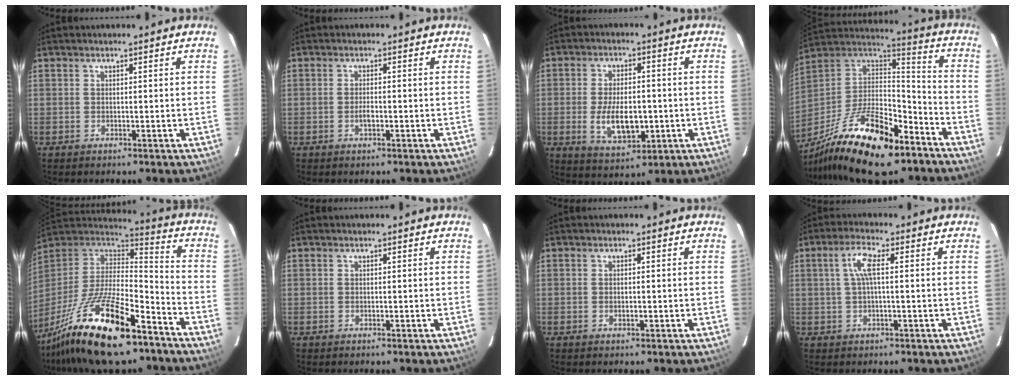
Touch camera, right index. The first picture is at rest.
{"total": 1.8, "force": [-0.6, 0.7, 1.5], "torque": [-0.030, 0.001, -0.011]}
{"total": 9.8, "force": [-1.8, 4.9, 8.2], "torque": [-0.164, -0.009, -0.023]}
{"total": 27.0, "force": [-17.1, 10.3, 18.2], "torque": [-0.355, -0.024, -0.281]}
{"total": 25.1, "force": [-16.5, 8.2, 17.0], "torque": [-0.334, -0.032, -0.278]}
{"total": 0.0}
{"total": 0.8, "force": [-0.1, 0.4, 0.7], "torque": [-0.013, 0.002, -0.002]}
{"total": 4.3, "force": [0.6, 0.8, 4.2], "torque": [-0.084, 0.008, 0.012]}